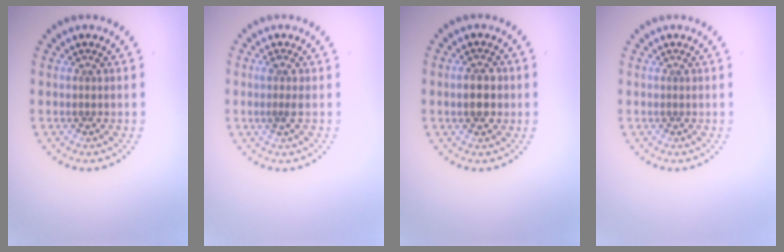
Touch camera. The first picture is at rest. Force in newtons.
{"total": 1.3, "press": 1.0, "slide": 0.8}
{"total": 2.3, "press": 2.2, "slide": 0.2}
{"total": 0.0}